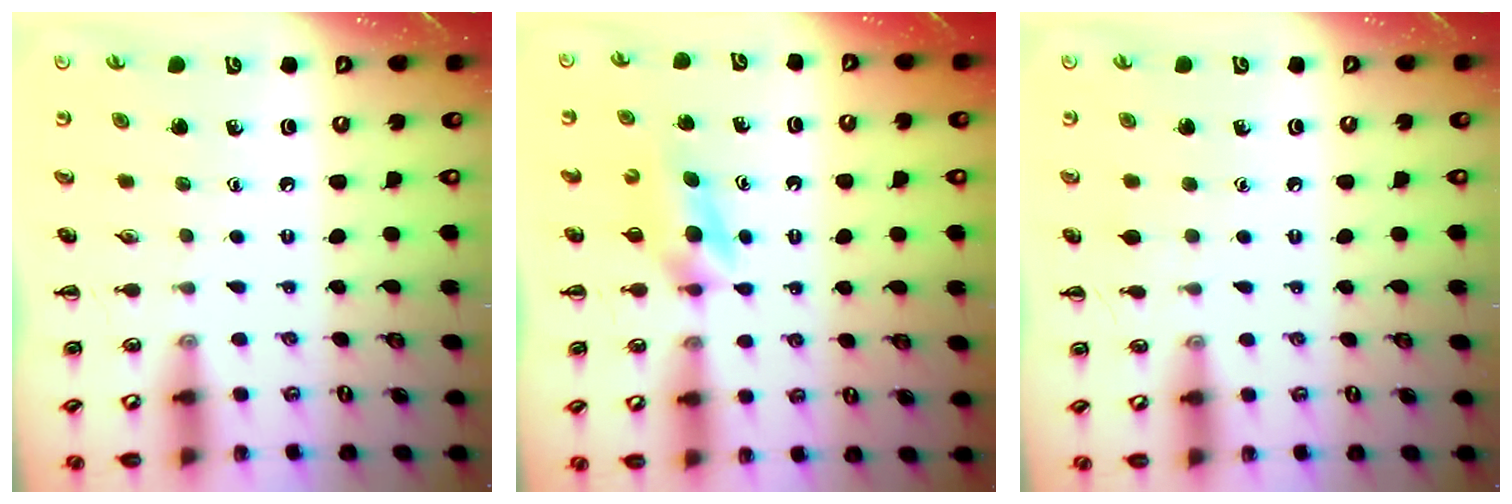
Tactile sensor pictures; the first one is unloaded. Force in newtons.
{"total": 3.9, "press": 3.7, "slide": 0.9}
{"total": 3.9, "press": 3.5, "slide": 1.5}